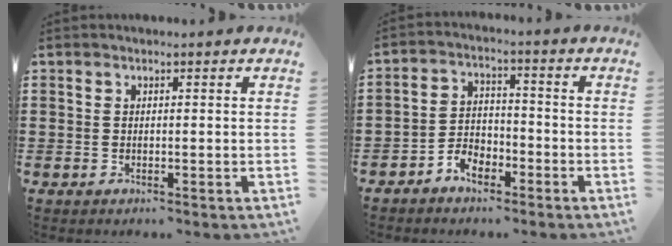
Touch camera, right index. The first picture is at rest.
{"total": 4.0, "force": [-3.1, 2.2, 1.2], "torque": [-0.033, 0.010, -0.064]}